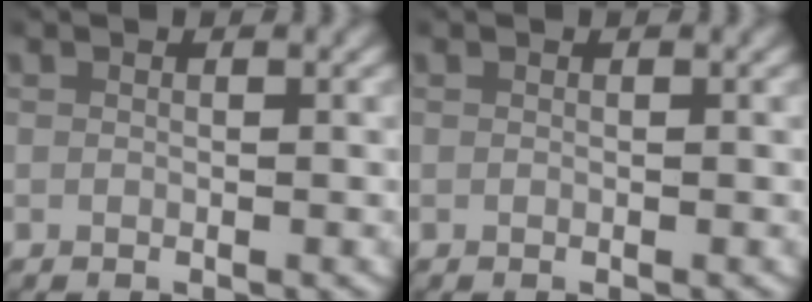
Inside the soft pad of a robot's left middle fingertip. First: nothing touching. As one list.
[{"total": 0.0}]